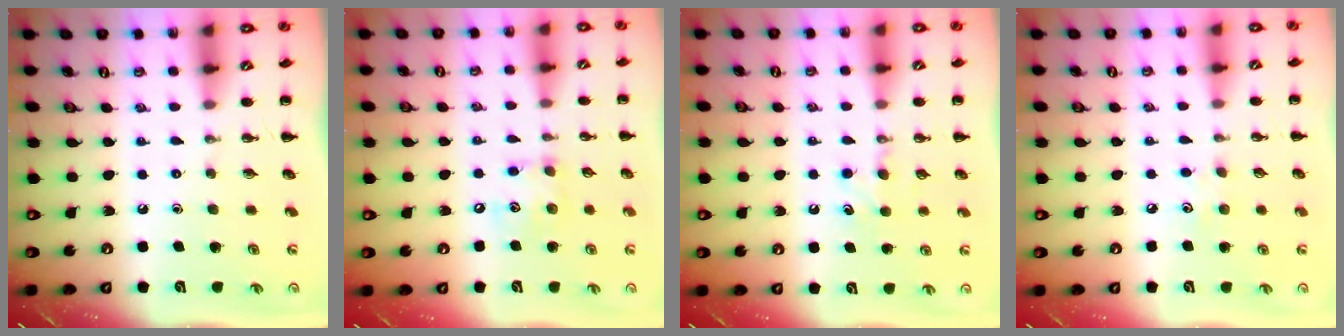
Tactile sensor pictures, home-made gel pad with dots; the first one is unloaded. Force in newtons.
{"total": 7.0, "press": 6.9, "slide": 0.9}
{"total": 6.1, "press": 5.9, "slide": 1.5}
{"total": 5.1, "press": 4.9, "slide": 1.4}